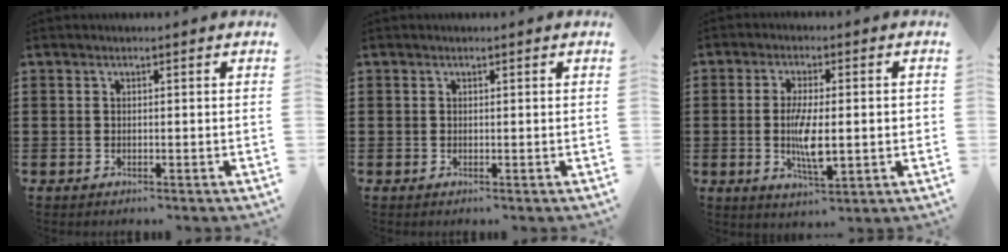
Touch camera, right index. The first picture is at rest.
{"total": 0.0}
{"total": 8.0, "force": [-0.5, 2.2, 7.7], "torque": [-0.146, -0.011, -0.015]}